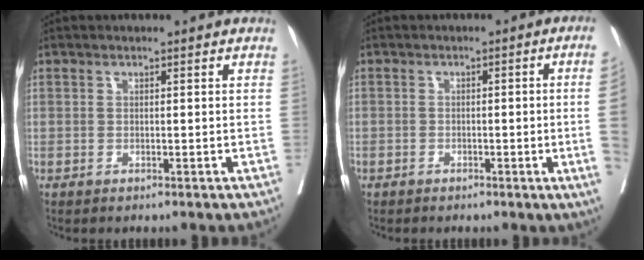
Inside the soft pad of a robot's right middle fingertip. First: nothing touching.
{"total": 5.3, "force": [-1.2, -1.1, 5.0], "torque": [-0.055, -0.003, -0.018]}